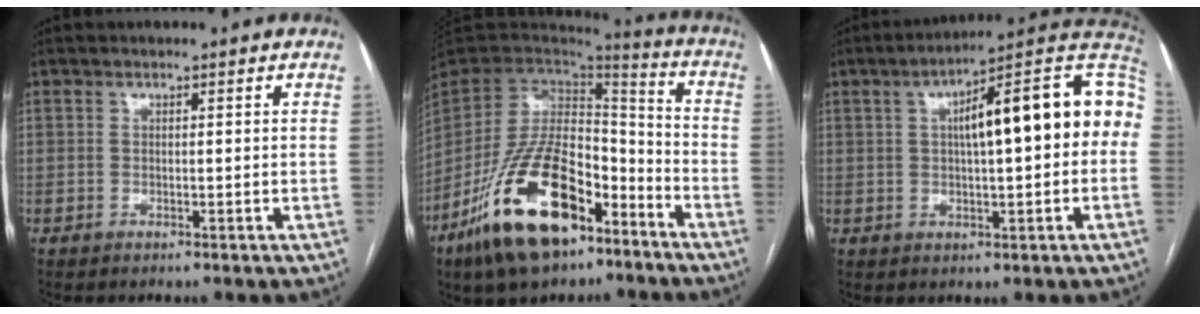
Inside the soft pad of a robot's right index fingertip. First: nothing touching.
{"total": 22.8, "force": [-12.8, 9.9, 16.1], "torque": [-0.334, -0.010, -0.223]}
{"total": 18.3, "force": [2.7, 3.8, 17.7], "torque": [-0.261, 0.055, 0.038]}